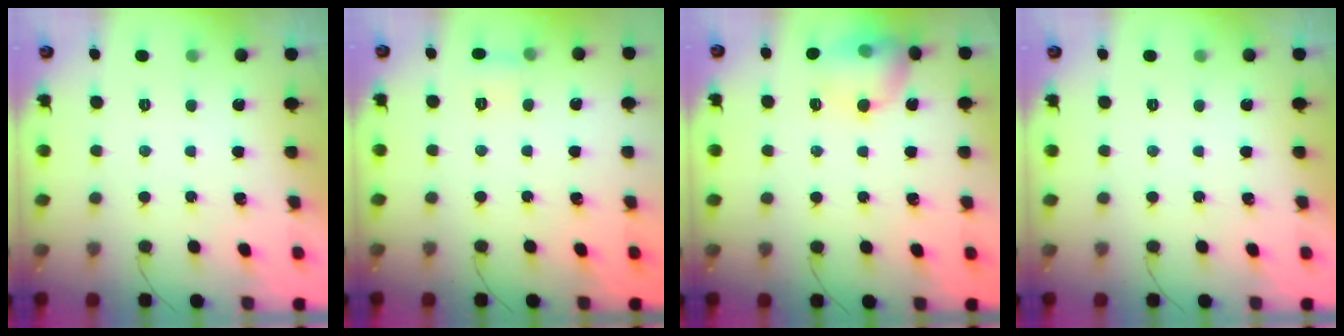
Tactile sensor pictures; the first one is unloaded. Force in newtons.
{"total": 6.7, "press": 6.4, "slide": 2.0}
{"total": 12.8, "press": 12.6, "slide": 1.9}
{"total": 0.0}